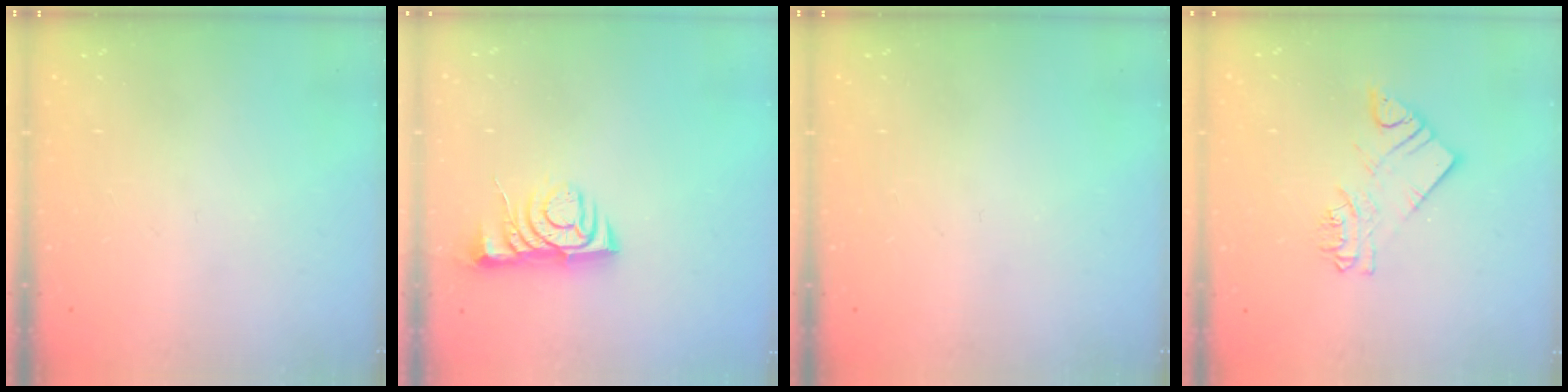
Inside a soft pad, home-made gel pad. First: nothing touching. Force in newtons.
{"total": 5.5, "press": 5.4, "slide": 0.7}
{"total": 0.0}
{"total": 6.1, "press": 6.1, "slide": 0.3}